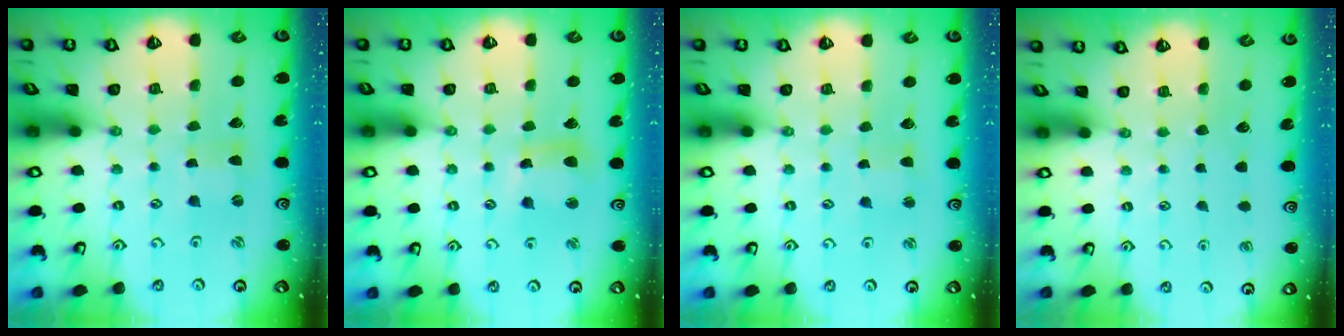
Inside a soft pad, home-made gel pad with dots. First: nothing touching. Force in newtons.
{"total": 7.7, "press": 7.6, "slide": 1.2}
{"total": 1.9, "press": 1.9, "slide": 0.3}
{"total": 0.0}